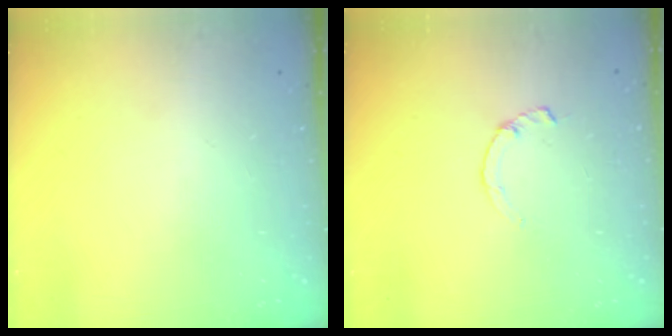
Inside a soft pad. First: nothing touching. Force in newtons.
{"total": 2.2, "press": 2.2, "slide": 0.2}